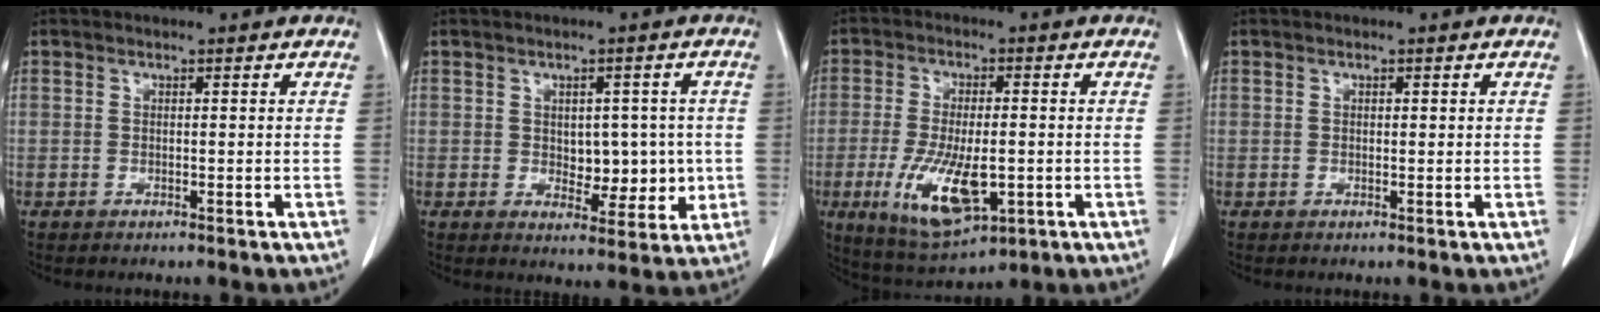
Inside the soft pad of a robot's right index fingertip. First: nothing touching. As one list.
[{"total": 7.4, "force": [-0.1, 4.6, 5.8], "torque": [-0.067, 0.010, 0.013]}, {"total": 12.5, "force": [-3.4, 4.7, 11.1], "torque": [-0.212, -0.017, -0.045]}, {"total": 0.7, "force": [0.1, 0.4, 0.6], "torque": [-0.015, -0.001, 0.004]}]